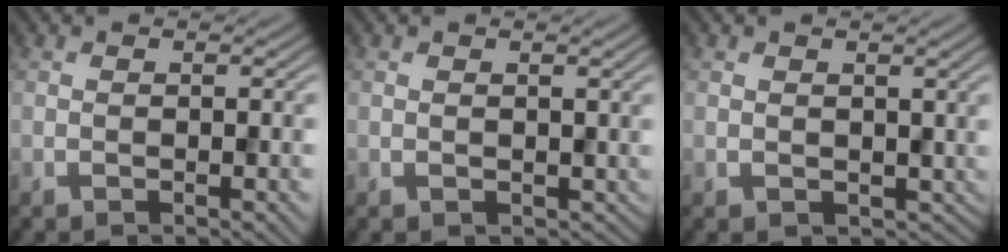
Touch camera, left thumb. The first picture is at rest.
{"total": 1.1, "force": [0.5, 0.9, 0.3], "torque": [-0.011, -0.005, 0.010]}
{"total": 2.6, "force": [0.7, 2.1, 1.3], "torque": [-0.032, -0.012, 0.015]}